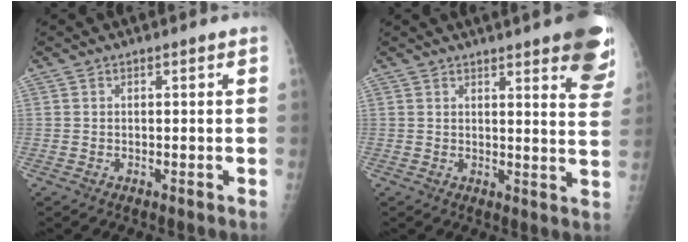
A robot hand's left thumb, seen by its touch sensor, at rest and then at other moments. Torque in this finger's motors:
{"motor_torque": [3.27, 1.74, 0.77, -0.73, 0.21]}